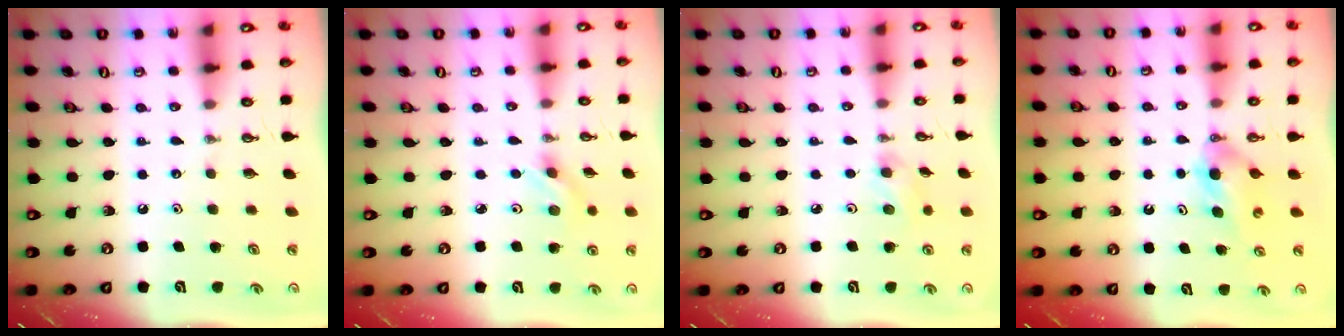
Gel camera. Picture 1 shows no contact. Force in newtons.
{"total": 2.6, "press": 2.3, "slide": 1.3}
{"total": 4.7, "press": 4.4, "slide": 1.4}
{"total": 4.4, "press": 4.4, "slide": 0.6}